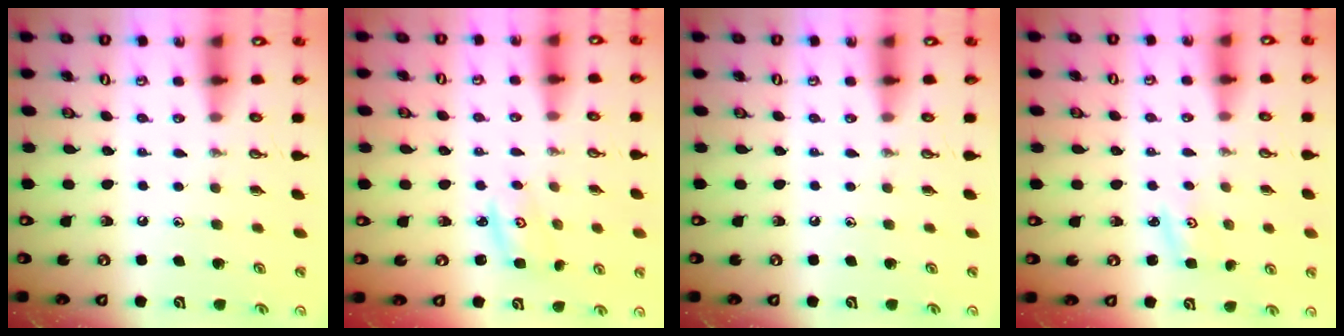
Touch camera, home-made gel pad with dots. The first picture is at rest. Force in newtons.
{"total": 2.7, "press": 2.7, "slide": 0.2}
{"total": 0.0}
{"total": 3.0, "press": 3.0, "slide": 0.4}